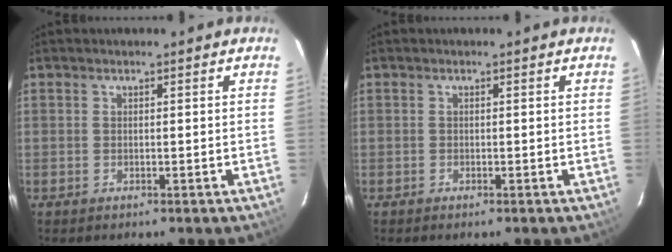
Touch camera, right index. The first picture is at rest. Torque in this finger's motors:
{"motor_torque": [-0.12, -0.07, 0.04, 0.00]}